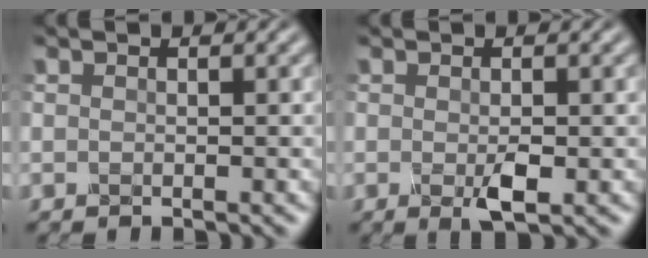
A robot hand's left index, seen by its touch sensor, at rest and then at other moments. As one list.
[{"total": 2.3, "force": [-0.5, 0.9, 2.0], "torque": [-0.043, -0.003, -0.009]}]